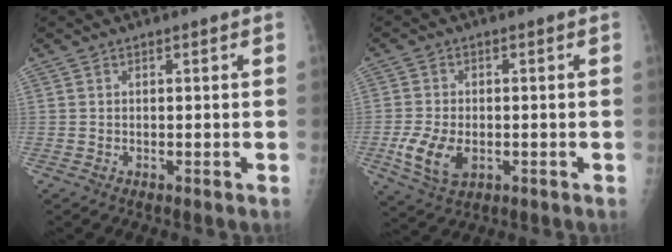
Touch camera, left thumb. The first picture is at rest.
{"total": 7.8, "force": [-2.1, 4.9, 5.8], "torque": [-0.113, -0.003, -0.032]}